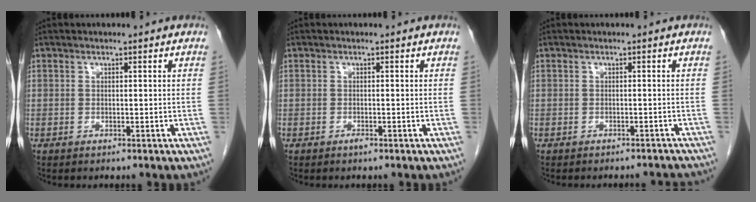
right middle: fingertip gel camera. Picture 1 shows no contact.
{"total": 0.5, "force": [-0.4, 0.0, 0.4], "torque": [-0.007, 0.000, -0.006]}
{"total": 4.8, "force": [-4.7, 0.8, 0.9], "torque": [-0.006, -0.007, -0.047]}